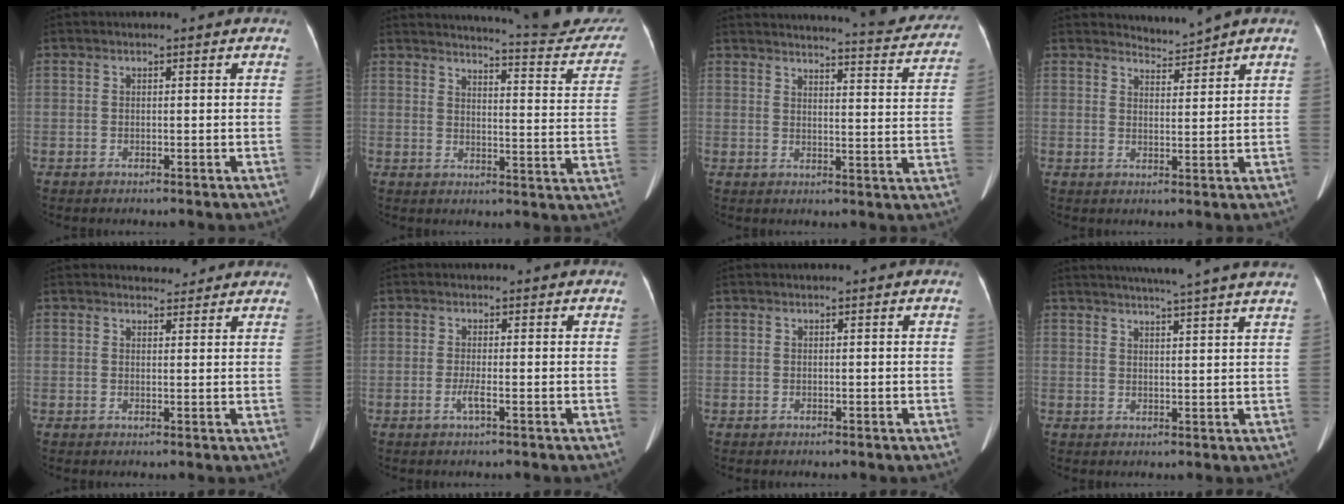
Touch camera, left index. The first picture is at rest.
{"total": 20.2, "force": [19.4, 1.5, 5.6], "torque": [-0.067, -0.097, 0.213]}
{"total": 17.8, "force": [17.0, 1.5, 5.3], "torque": [-0.062, -0.063, 0.186]}
{"total": 2.5, "force": [2.3, -0.8, -0.7], "torque": [0.003, -0.009, 0.046]}
{"total": 3.3, "force": [3.1, 1.1, 0.2], "torque": [-0.002, 0.002, 0.033]}
{"total": 1.6, "force": [-0.6, -0.2, 1.4], "torque": [-0.031, -0.003, -0.012]}
{"total": 0.0}
{"total": 13.8, "force": [12.2, -0.4, 6.4], "torque": [-0.102, 0.005, 0.144]}